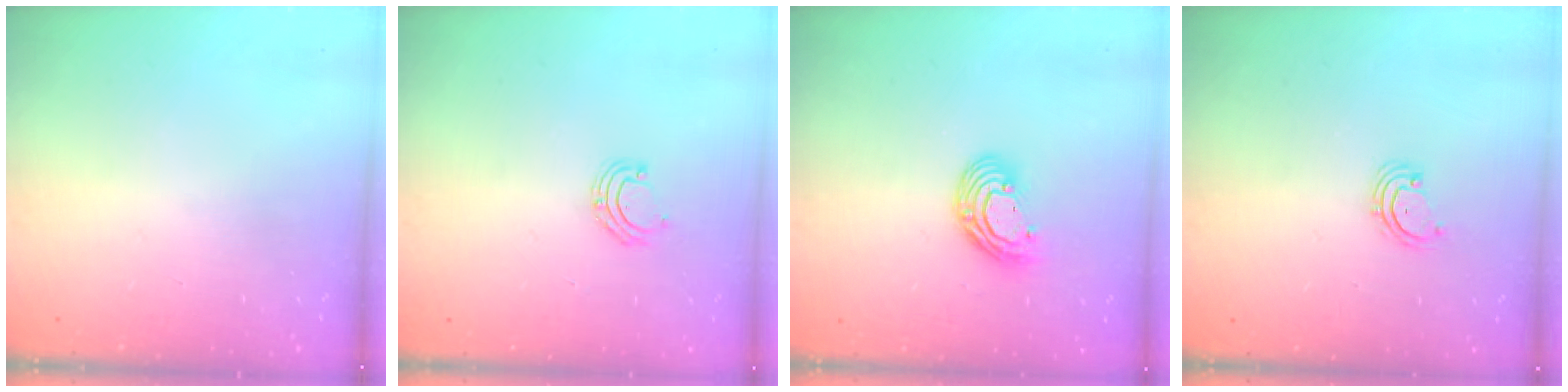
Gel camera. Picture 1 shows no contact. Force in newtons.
{"total": 4.1, "press": 4.1, "slide": 0.4}
{"total": 9.5, "press": 9.5, "slide": 0.6}
{"total": 2.3, "press": 2.3, "slide": 0.5}